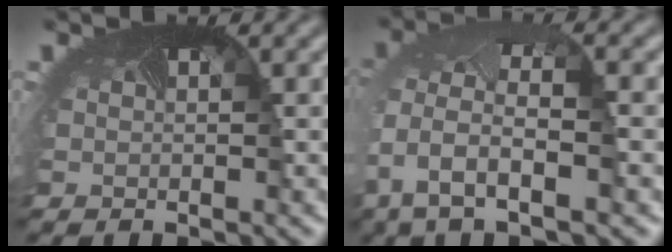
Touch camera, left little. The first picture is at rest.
{"total": 8.3, "force": [-1.4, 4.7, 6.7], "torque": [-0.179, -0.023, -0.019]}